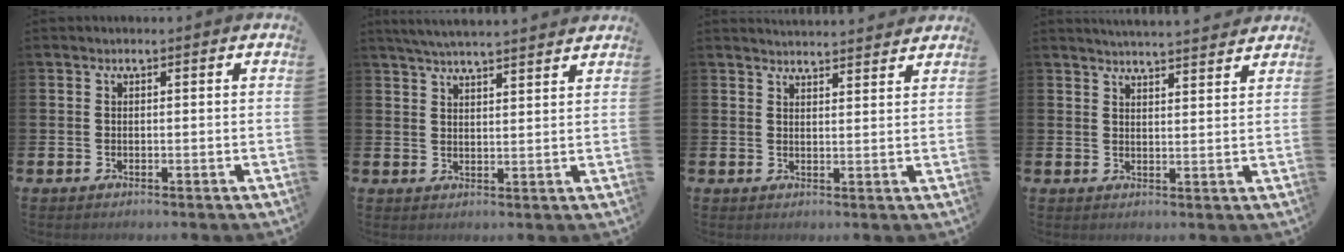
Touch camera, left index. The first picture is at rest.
{"total": 4.8, "force": [4.7, -0.1, 1.1], "torque": [-0.027, -0.020, 0.083]}
{"total": 3.3, "force": [3.3, 0.0, 0.0], "torque": [-0.003, -0.021, 0.060]}
{"total": 3.9, "force": [3.9, -0.4, 0.0], "torque": [-0.005, -0.026, 0.069]}